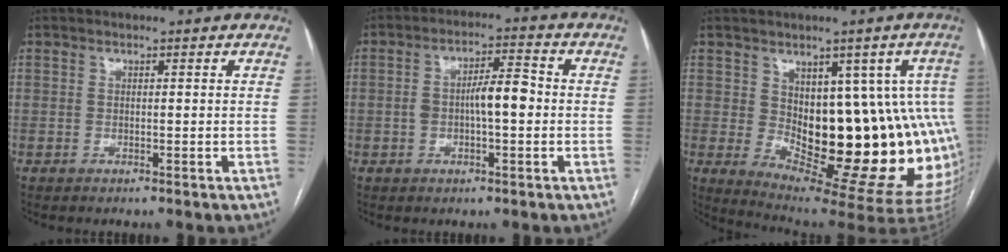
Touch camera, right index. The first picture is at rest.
{"total": 6.3, "force": [-0.4, 1.8, 6.1], "torque": [-0.111, 0.019, -0.007]}
{"total": 18.3, "force": [-0.1, 6.7, 17.0], "torque": [-0.153, 0.017, 0.021]}